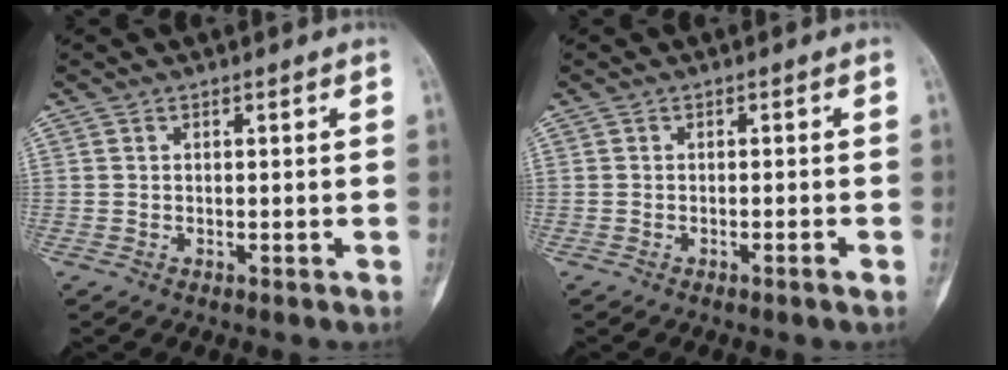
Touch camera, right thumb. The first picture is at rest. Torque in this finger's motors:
{"motor_torque": [-0.29, -0.03, -0.12, 0.24, -0.10]}